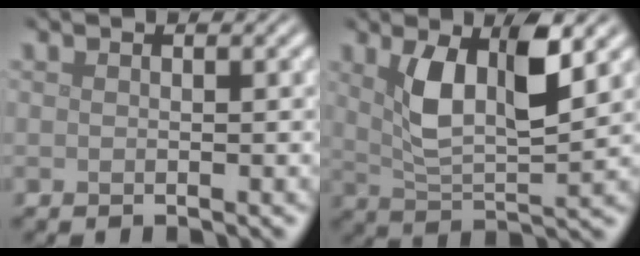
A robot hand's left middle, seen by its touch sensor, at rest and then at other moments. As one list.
[{"total": 6.3, "force": [2.2, 2.3, 5.4], "torque": [-0.109, 0.001, 0.043]}]